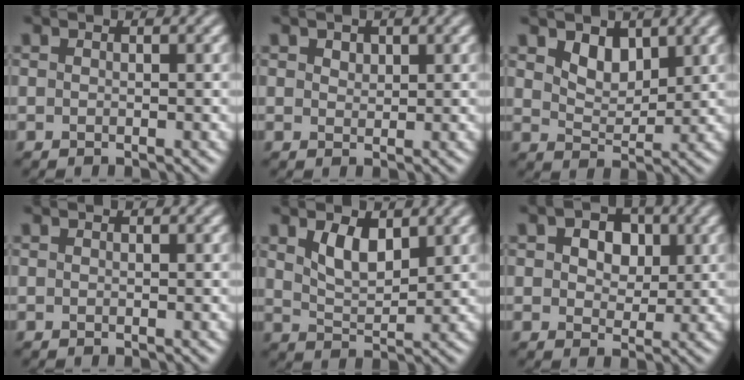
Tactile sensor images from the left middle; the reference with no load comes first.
{"total": 1.2, "force": [0.8, 0.7, 0.4], "torque": [-0.006, -0.001, 0.014]}
{"total": 2.8, "force": [1.7, 1.6, 1.4], "torque": [-0.034, -0.008, 0.031]}
{"total": 0.0}
{"total": 3.4, "force": [1.8, 1.5, 2.4], "torque": [-0.049, -0.004, 0.038]}
{"total": 5.6, "force": [2.1, 3.8, 3.6], "torque": [-0.048, 0.015, 0.008]}